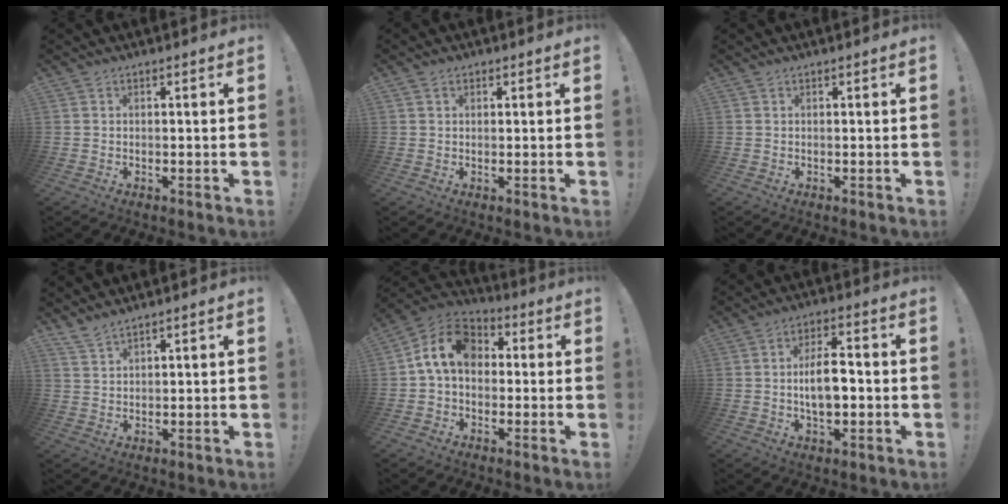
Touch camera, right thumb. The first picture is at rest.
{"total": 1.2, "force": [0.5, 1.0, 0.3], "torque": [-0.003, 0.000, 0.009]}
{"total": 0.0}
{"total": 3.6, "force": [3.1, 0.5, 1.7], "torque": [-0.046, -0.012, 0.060]}
{"total": 12.6, "force": [2.2, 8.9, 8.6], "torque": [-0.153, 0.021, 0.049]}
{"total": 8.9, "force": [-1.1, 4.1, 7.8], "torque": [-0.138, 0.002, -0.026]}